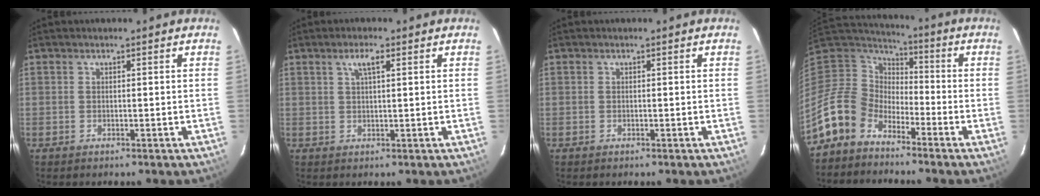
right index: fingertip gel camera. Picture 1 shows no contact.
{"total": 2.7, "force": [1.3, 0.6, 2.3], "torque": [-0.045, 0.007, 0.024]}
{"total": 0.0}
{"total": 12.1, "force": [-9.0, 7.4, 3.2], "torque": [-0.086, 0.018, -0.179]}